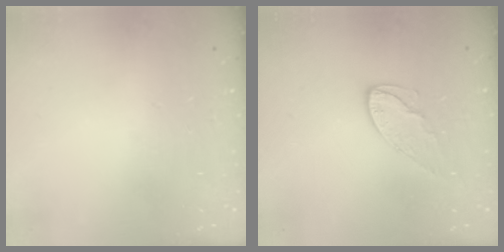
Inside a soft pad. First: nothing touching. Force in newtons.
{"total": 7.9, "press": 7.9, "slide": 0.2}